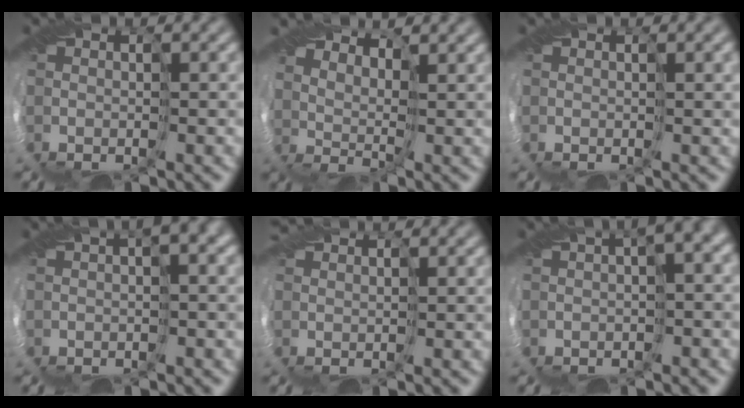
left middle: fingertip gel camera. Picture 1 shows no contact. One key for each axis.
{"total": 5.0, "fx": 3.8, "fy": 1.8, "fz": 2.7, "tx": -0.062, "ty": 0.003, "tz": 0.052}
{"total": 1.8, "fx": 1.0, "fy": 0.2, "fz": 1.5, "tx": -0.018, "ty": 0.006, "tz": 0.017}
{"total": 3.3, "fx": 1.2, "fy": 0.5, "fz": 3.1, "tx": -0.046, "ty": 0.021, "tz": 0.017}
{"total": 1.2, "fx": 1.2, "fy": -0.3, "fz": 0.2, "tx": -0.011, "ty": 0.007, "tz": 0.025}
{"total": 4.6, "fx": 1.3, "fy": 1.1, "fz": 4.3, "tx": -0.062, "ty": 0.018, "tz": 0.018}